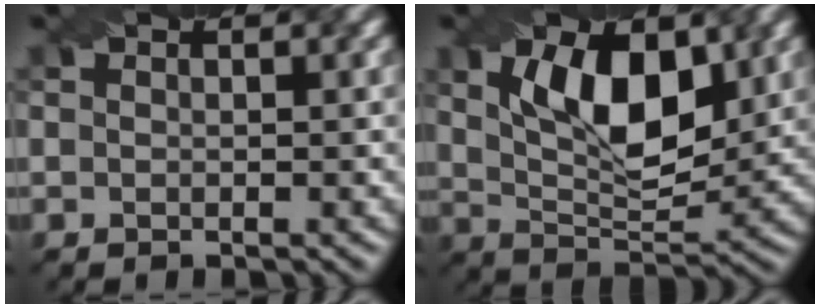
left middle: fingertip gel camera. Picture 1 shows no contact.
{"total": 8.4, "force": [2.7, 3.9, 6.9], "torque": [-0.117, 0.004, 0.046]}